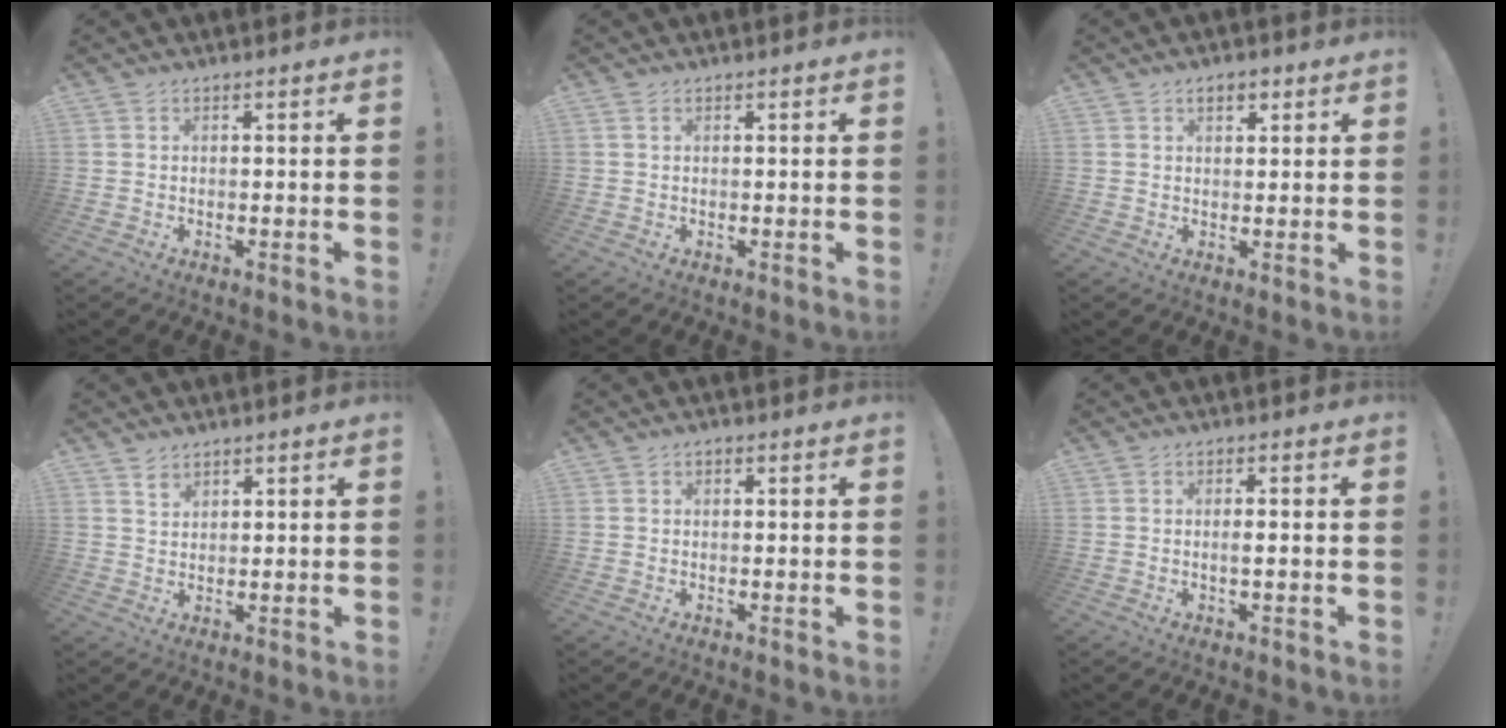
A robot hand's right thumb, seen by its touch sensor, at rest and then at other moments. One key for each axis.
{"total": 0.7, "fx": 0.4, "fy": 0.3, "fz": 0.5, "tx": -0.004, "ty": -0.002, "tz": 0.006}
{"total": 3.2, "fx": 1.6, "fy": 1.8, "fz": 2.1, "tx": -0.029, "ty": -0.001, "tz": 0.027}
{"total": 2.3, "fx": 2.0, "fy": 1.0, "fz": 0.7, "tx": -0.002, "ty": -0.016, "tz": 0.034}
{"total": 0.7, "fx": -0.1, "fy": 0.6, "fz": 0.3, "tx": -0.002, "ty": 0.001, "tz": -0.002}
{"total": 1.9, "fx": -0.4, "fy": 0.2, "fz": 1.8, "tx": -0.031, "ty": 0.000, "tz": -0.010}